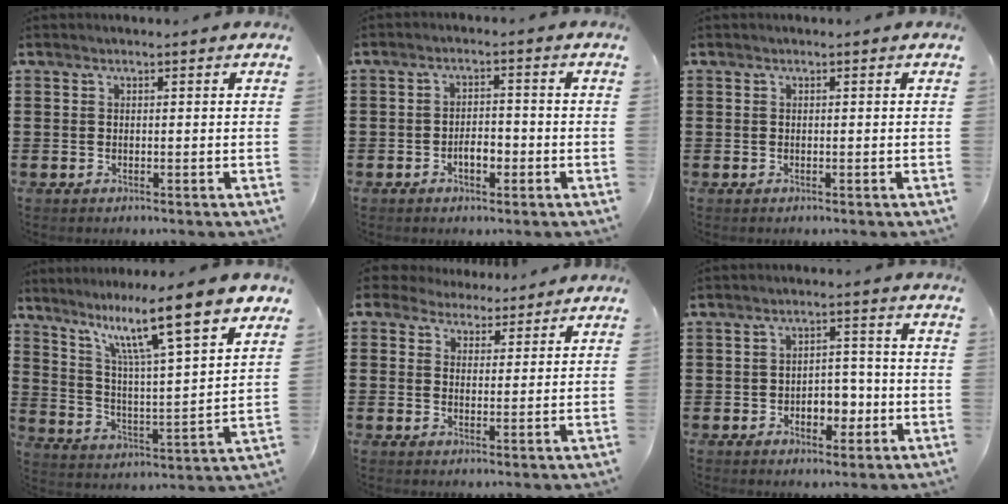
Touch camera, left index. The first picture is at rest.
{"total": 3.2, "force": [-1.2, 1.5, 2.6], "torque": [-0.048, 0.005, -0.023]}
{"total": 0.0}
{"total": 12.4, "force": [9.1, 0.9, 8.4], "torque": [-0.167, -0.055, 0.142]}
{"total": 3.3, "force": [2.9, 1.6, 0.0], "torque": [-0.014, 0.004, 0.055]}
{"total": 4.7, "force": [-1.6, 3.2, 3.1], "torque": [-0.052, 0.006, -0.035]}